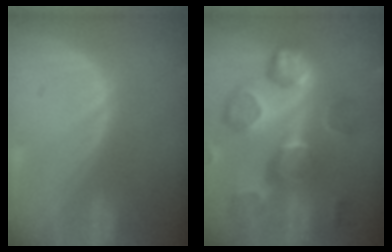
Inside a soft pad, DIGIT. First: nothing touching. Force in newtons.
{"total": 12.7, "press": 11.2, "slide": 6.0}